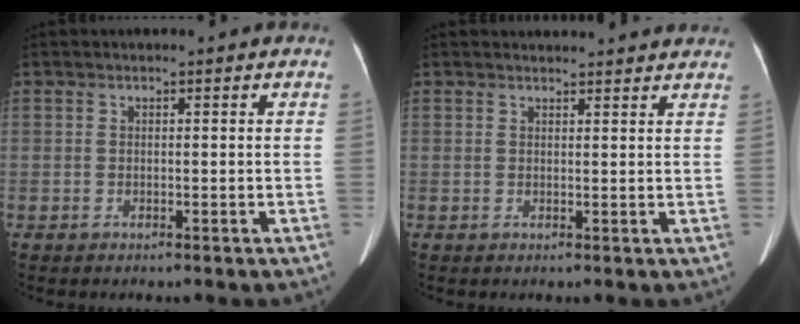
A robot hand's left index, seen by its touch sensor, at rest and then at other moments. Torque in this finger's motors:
{"motor_torque": [0.26, -0.47, -0.08, -0.01]}